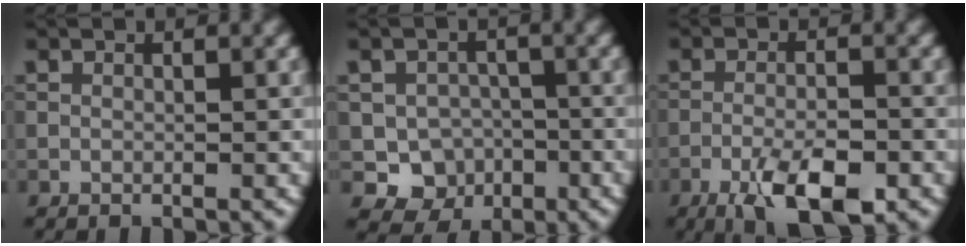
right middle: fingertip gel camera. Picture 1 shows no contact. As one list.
[{"total": 5.2, "force": [-2.0, 4.6, 1.5], "torque": [-0.007, -0.008, -0.029]}, {"total": 6.5, "force": [-3.7, 2.1, 4.9], "torque": [-0.088, -0.004, -0.063]}]